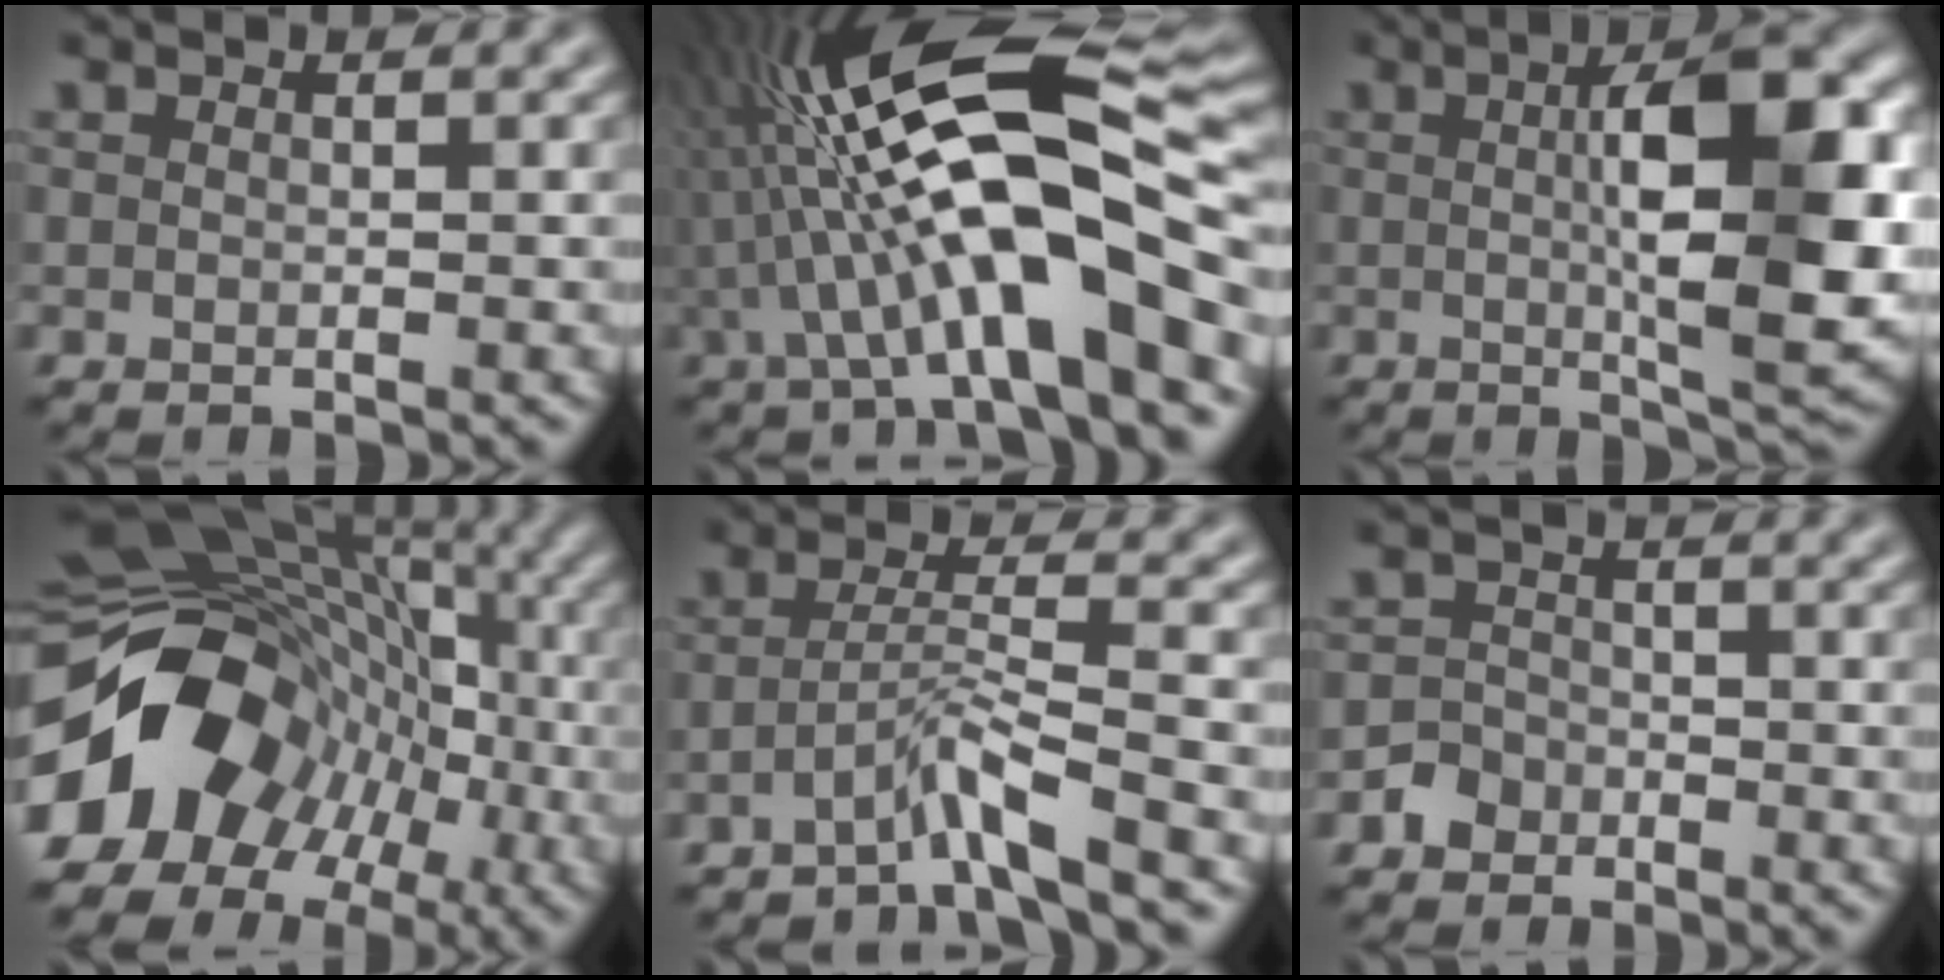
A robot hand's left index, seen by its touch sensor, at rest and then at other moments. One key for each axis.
{"total": 14.3, "fx": -2.0, "fy": 3.2, "fz": 13.8, "tx": -0.232, "ty": 0.031, "tz": -0.033}
{"total": 10.8, "fx": 1.0, "fy": 2.6, "fz": 10.4, "tx": -0.143, "ty": 0.005, "tz": 0.016}
{"total": 13.3, "fx": -3.9, "fy": 10.3, "fz": 7.3, "tx": -0.125, "ty": -0.005, "tz": -0.071}
{"total": 3.3, "fx": -2.4, "fy": -0.3, "fz": 2.2, "tx": -0.042, "ty": 0.013, "tz": -0.057}
{"total": 1.7, "fx": -1.0, "fy": 1.4, "fz": 0.1, "tx": 0.008, "ty": 0.007, "tz": -0.023}